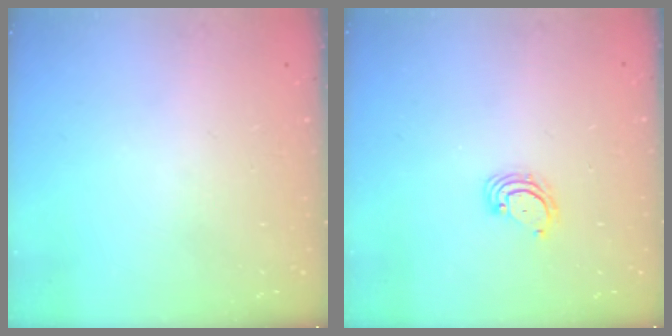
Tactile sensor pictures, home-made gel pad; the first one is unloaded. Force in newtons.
{"total": 4.5, "press": 4.4, "slide": 0.5}